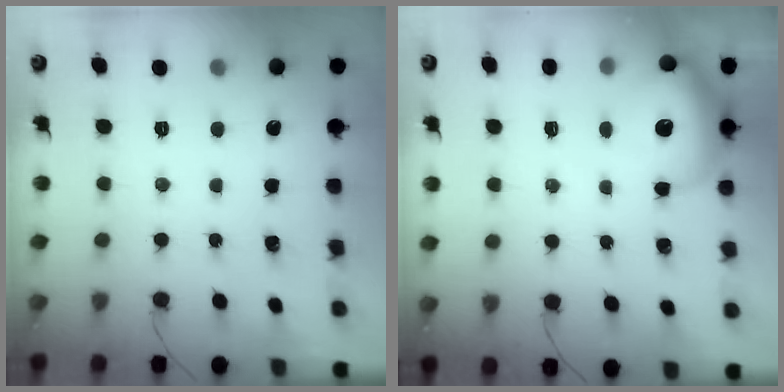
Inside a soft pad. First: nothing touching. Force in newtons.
{"total": 17.2, "press": 14.8, "slide": 8.8}